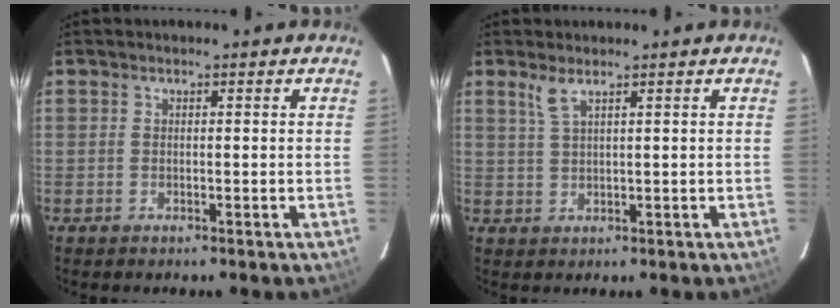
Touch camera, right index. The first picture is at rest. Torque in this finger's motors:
{"motor_torque": [-0.01, 0.05, 0.03, 0.04]}